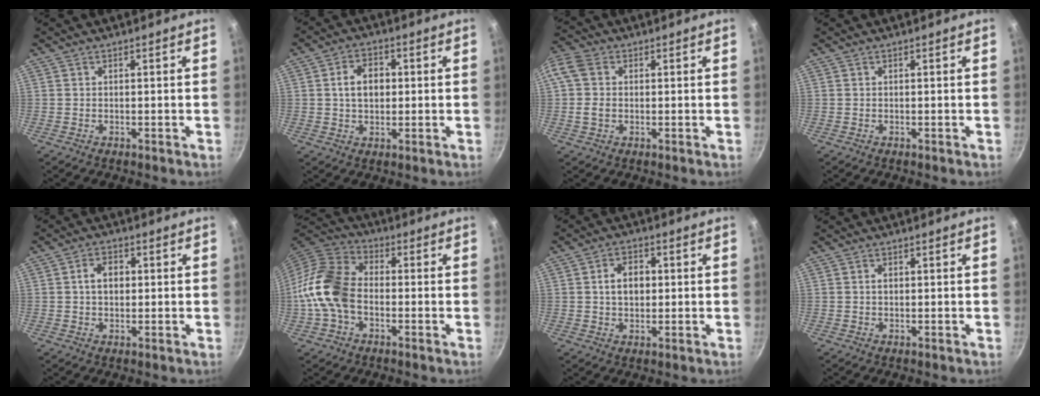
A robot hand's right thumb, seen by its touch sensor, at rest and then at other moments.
{"total": 6.5, "force": [0.6, 4.6, 4.5], "torque": [-0.055, 0.010, 0.006]}
{"total": 7.9, "force": [0.5, 6.3, 4.7], "torque": [-0.098, 0.012, -0.004]}
{"total": 0.0}
{"total": 4.6, "force": [0.5, 3.3, 3.1], "torque": [-0.036, 0.011, 0.003]}
{"total": 13.1, "force": [-2.5, 8.9, 9.2], "torque": [-0.161, 0.036, -0.068]}
{"total": 5.9, "force": [0.5, 4.2, 4.0], "torque": [-0.045, 0.009, 0.006]}
{"total": 1.1, "force": [0.1, 0.8, 0.8], "torque": [-0.011, 0.004, 0.003]}